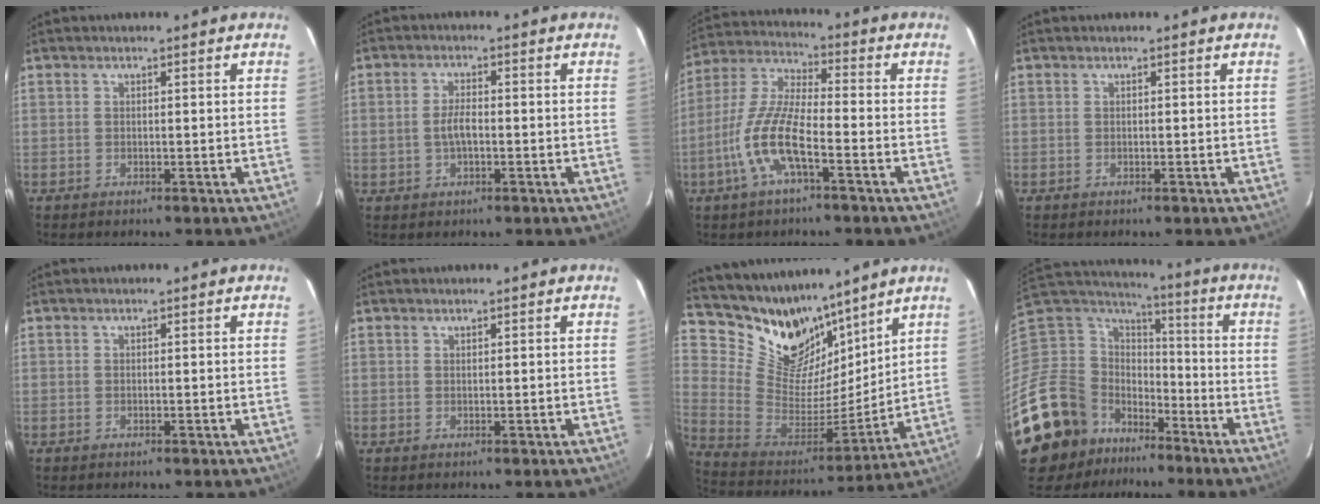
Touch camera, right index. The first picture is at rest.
{"total": 3.4, "force": [-0.6, 1.7, 2.9], "torque": [-0.059, 0.003, -0.008]}
{"total": 11.4, "force": [-4.9, 2.7, 9.9], "torque": [-0.218, -0.003, -0.099]}
{"total": 0.0}
{"total": 0.0}
{"total": 0.0}
{"total": 18.4, "force": [14.1, 9.4, 7.2], "torque": [-0.177, -0.011, 0.270]}
{"total": 20.8, "force": [-13.1, 14.1, 7.9], "torque": [-0.208, 0.017, -0.220]}